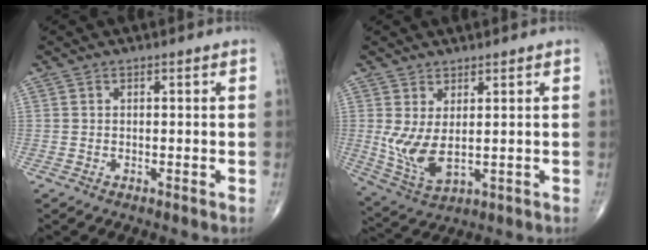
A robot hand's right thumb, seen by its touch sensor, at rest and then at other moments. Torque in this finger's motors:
{"motor_torque": [1.22, 1.45, -0.05, -0.16, 0.17]}